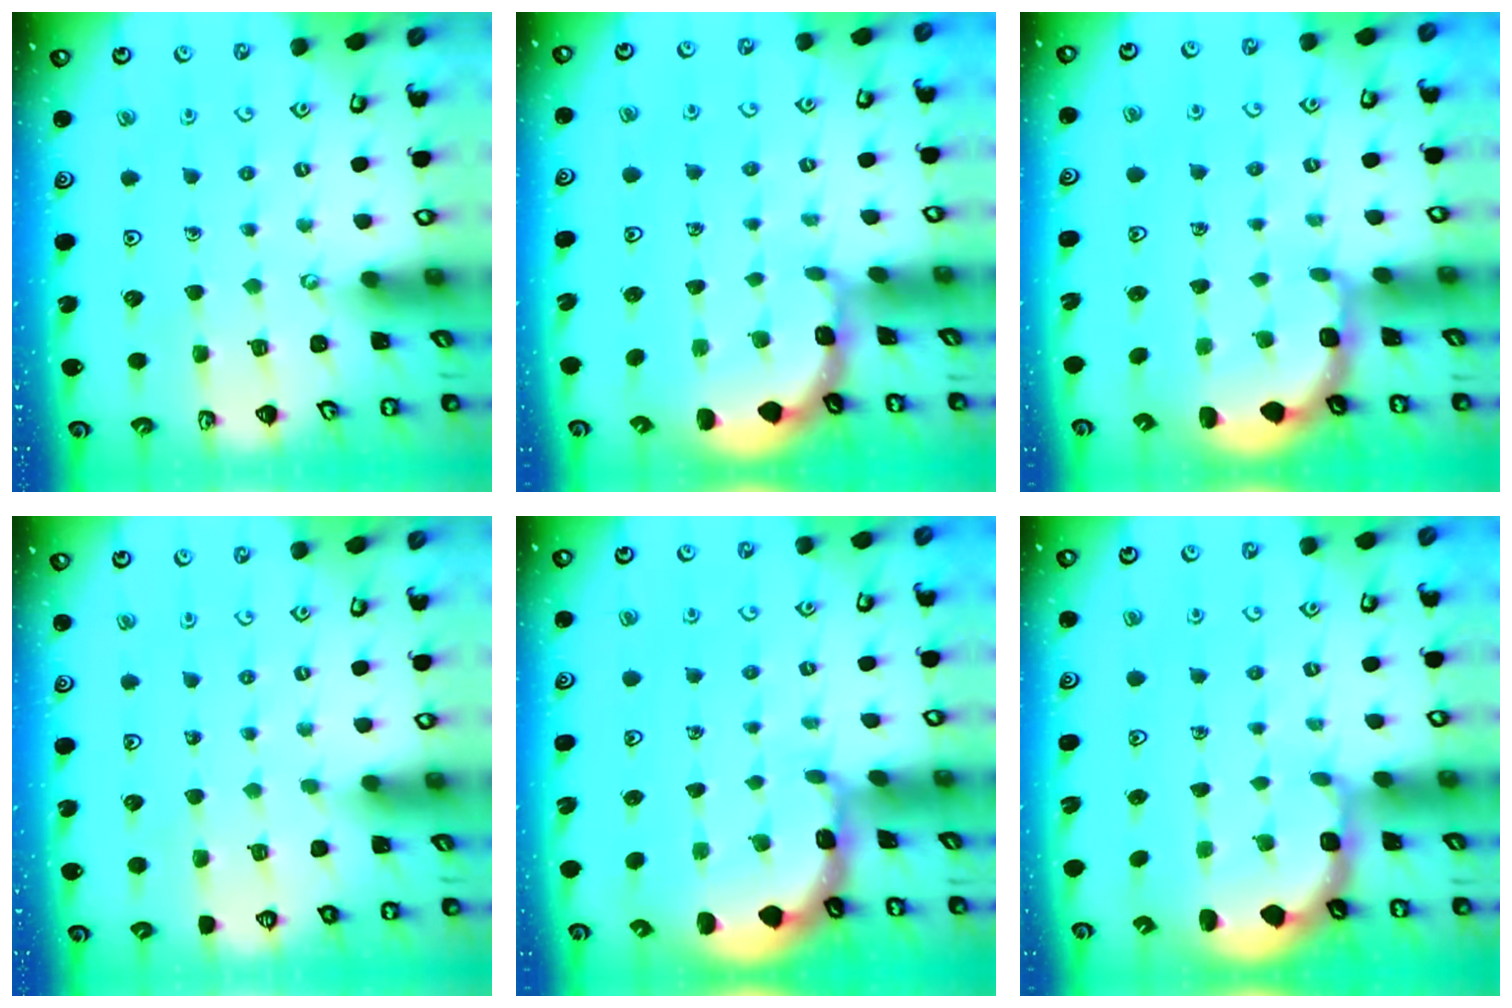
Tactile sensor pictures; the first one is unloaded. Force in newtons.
{"total": 1.1, "press": 1.1, "slide": 0.3}
{"total": 2.5, "press": 1.9, "slide": 1.6}
{"total": 0.0}
{"total": 1.4, "press": 1.4, "slide": 0.1}
{"total": 2.4, "press": 2.0, "slide": 1.3}